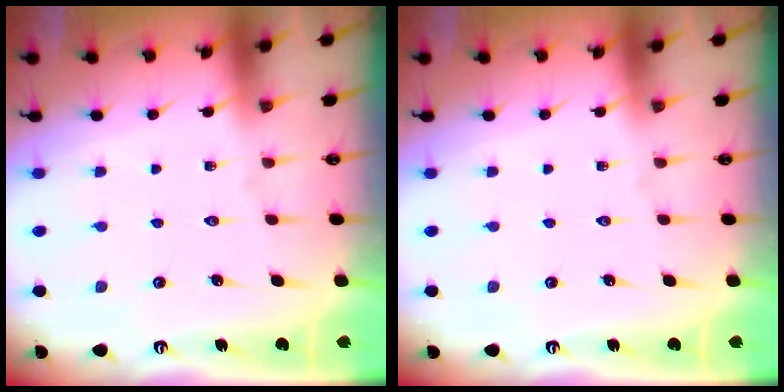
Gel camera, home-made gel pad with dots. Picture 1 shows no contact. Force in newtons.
{"total": 0.0}